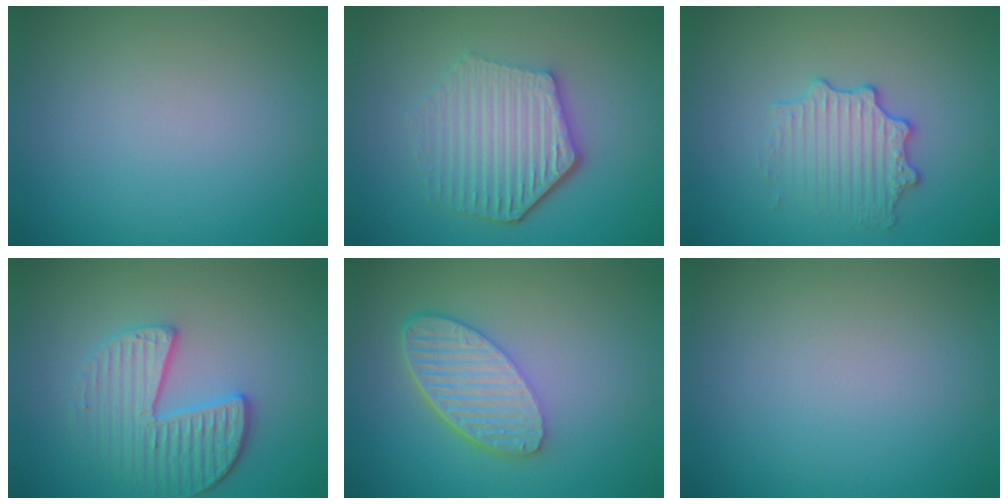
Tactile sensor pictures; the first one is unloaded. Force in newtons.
{"total": 5.7, "press": 4.4, "slide": 3.6}
{"total": 2.9, "press": 2.8, "slide": 0.7}
{"total": 3.9, "press": 3.5, "slide": 1.6}
{"total": 5.7, "press": 4.3, "slide": 3.8}
{"total": 0.0}